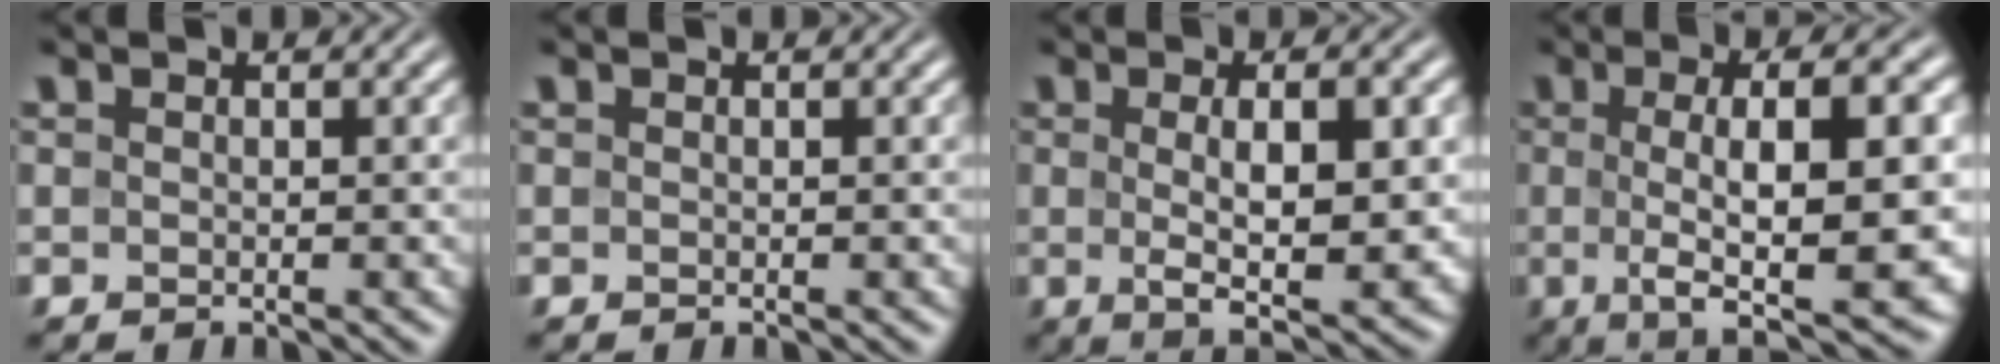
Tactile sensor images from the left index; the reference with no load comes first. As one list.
[{"total": 0.0}, {"total": 7.4, "force": [0.1, 2.2, 7.0], "torque": [-0.110, -0.007, 0.005]}, {"total": 11.6, "force": [-0.4, 3.3, 11.1], "torque": [-0.155, -0.001, -0.009]}]